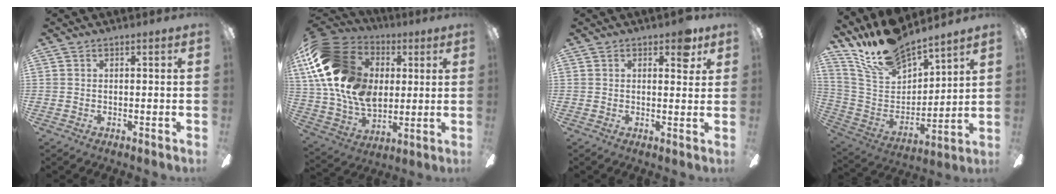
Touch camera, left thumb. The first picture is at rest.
{"total": 21.2, "force": [4.5, 15.5, 13.8], "torque": [-0.300, -0.008, 0.083]}
{"total": 4.7, "force": [2.8, 2.3, 2.9], "torque": [-0.023, -0.006, 0.041]}
{"total": 17.6, "force": [15.6, 5.1, 6.4], "torque": [-0.153, -0.104, 0.285]}